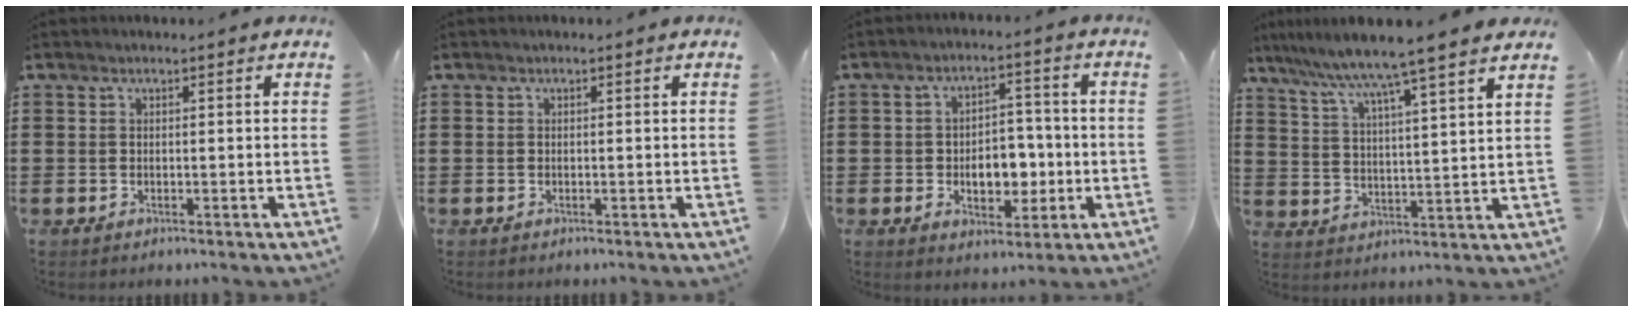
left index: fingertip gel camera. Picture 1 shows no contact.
{"total": 0.0}
{"total": 7.4, "force": [-1.5, 4.9, 5.4], "torque": [-0.083, 0.009, -0.028]}
{"total": 6.5, "force": [5.6, -1.3, 3.0], "torque": [-0.082, -0.044, 0.087]}